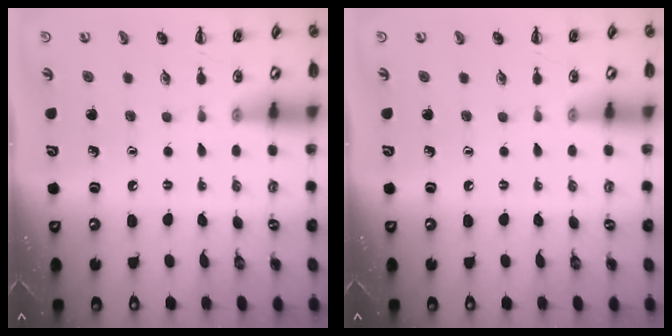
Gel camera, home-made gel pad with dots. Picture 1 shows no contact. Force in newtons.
{"total": 0.0}